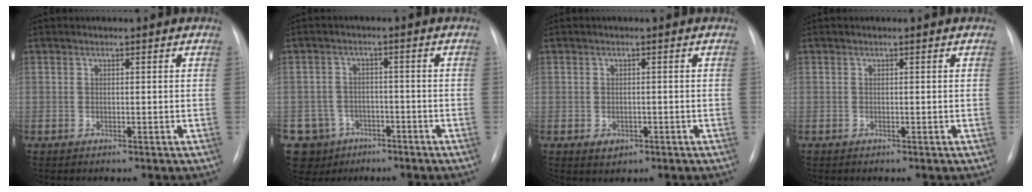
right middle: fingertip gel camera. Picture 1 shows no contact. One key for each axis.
{"total": 7.3, "fx": -4.1, "fy": 6.1, "fz": 0.3, "tx": -0.006, "ty": 0.012, "tz": -0.057}
{"total": 2.1, "fx": -0.9, "fy": 1.5, "fz": 1.0, "tx": -0.011, "ty": 0.002, "tz": -0.004}
{"total": 1.0, "fx": -0.9, "fy": 0.4, "fz": 0.3, "tx": -0.008, "ty": -0.001, "tz": -0.011}